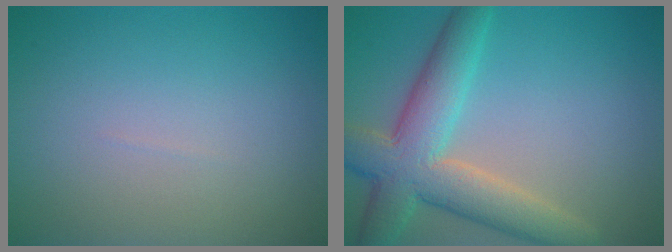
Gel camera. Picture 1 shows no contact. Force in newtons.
{"total": 7.5, "press": 7.5, "slide": 0.6}